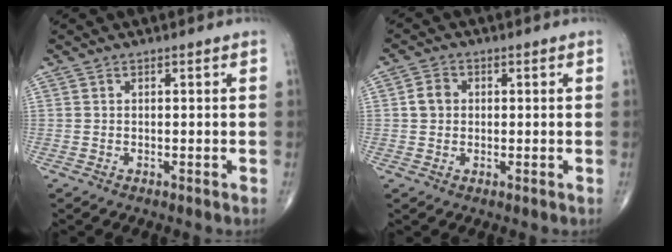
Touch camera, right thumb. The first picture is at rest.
{"total": 3.3, "force": [0.3, 2.8, 1.7], "torque": [-0.024, 0.007, 0.002]}